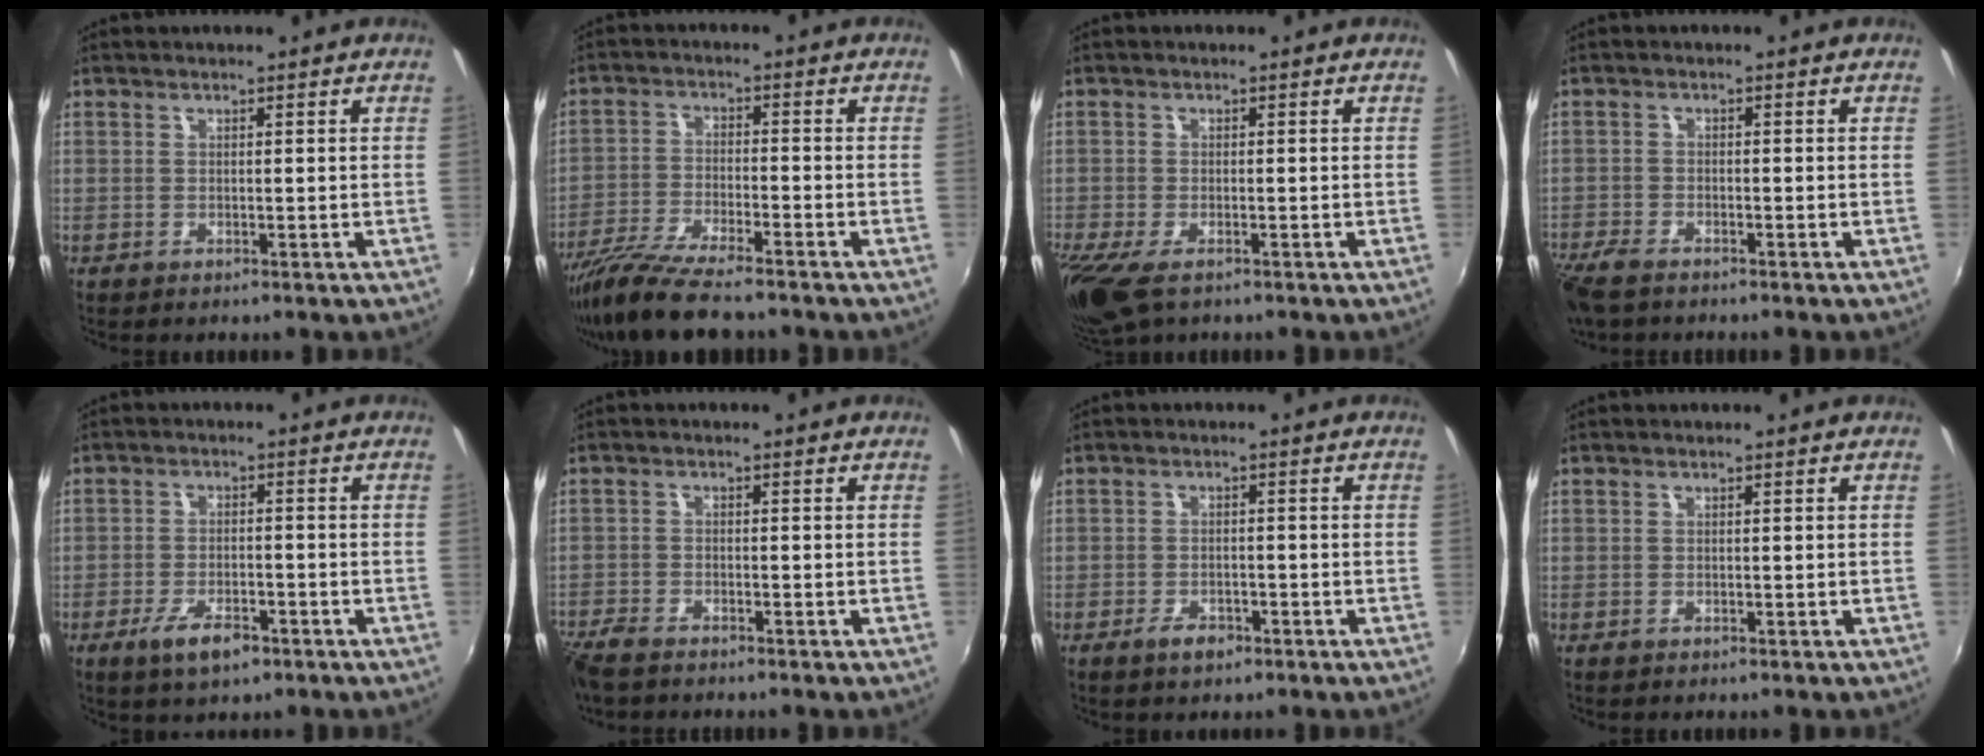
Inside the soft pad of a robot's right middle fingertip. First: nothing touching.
{"total": 11.5, "force": [-9.8, 1.3, 5.9], "torque": [-0.133, -0.029, -0.179]}
{"total": 7.9, "force": [-5.3, 3.0, 5.1], "torque": [-0.125, -0.035, -0.097]}
{"total": 6.7, "force": [-5.3, 2.1, 3.5], "torque": [-0.097, -0.027, -0.104]}
{"total": 6.2, "force": [-3.7, 2.5, 4.2], "torque": [-0.099, -0.011, -0.064]}
{"total": 6.4, "force": [-5.4, 1.8, 3.0], "torque": [-0.083, -0.027, -0.104]}
{"total": 3.0, "force": [-2.0, 1.5, 1.6], "torque": [-0.036, -0.003, -0.036]}
{"total": 0.0}